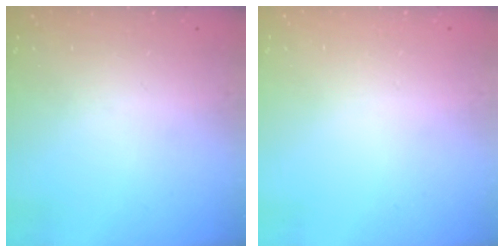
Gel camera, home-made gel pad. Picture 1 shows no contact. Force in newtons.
{"total": 2.6, "press": 2.6, "slide": 0.2}